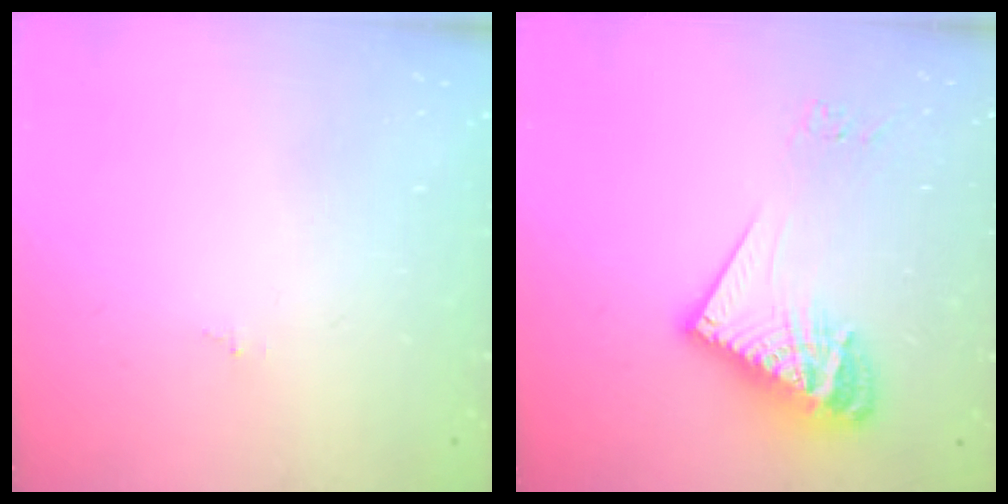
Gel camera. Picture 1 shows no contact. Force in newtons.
{"total": 15.1, "press": 15.1, "slide": 1.3}